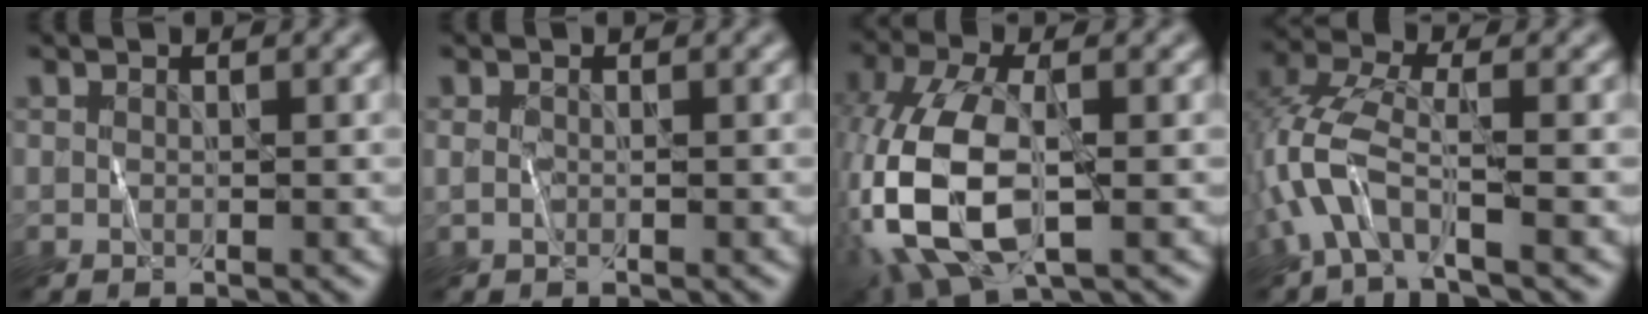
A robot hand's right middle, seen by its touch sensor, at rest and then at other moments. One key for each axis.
{"total": 0.6, "fx": -0.1, "fy": 0.5, "fz": 0.4, "tx": -0.011, "ty": 0.000, "tz": -0.003}
{"total": 10.9, "fx": -1.6, "fy": 5.6, "fz": 9.2, "tx": -0.209, "ty": -0.002, "tz": -0.038}
{"total": 5.8, "fx": -2.3, "fy": 2.1, "fz": 4.9, "tx": -0.113, "ty": 0.009, "tz": -0.055}